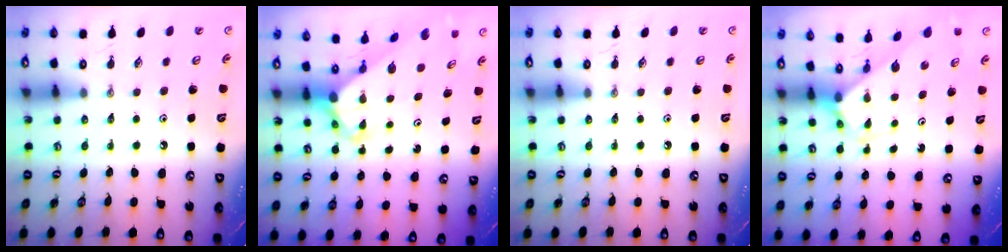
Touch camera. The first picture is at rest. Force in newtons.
{"total": 3.7, "press": 3.7, "slide": 0.4}
{"total": 0.0}
{"total": 2.7, "press": 2.7, "slide": 0.1}